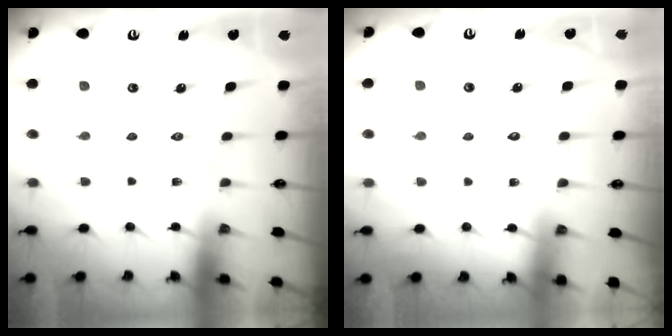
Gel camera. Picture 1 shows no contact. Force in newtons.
{"total": 2.4, "press": 2.4, "slide": 0.3}